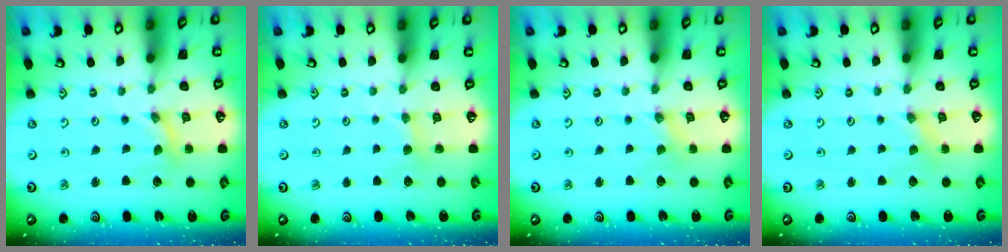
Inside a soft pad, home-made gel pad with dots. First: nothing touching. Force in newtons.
{"total": 3.0, "press": 3.0, "slide": 0.4}
{"total": 0.8, "press": 0.8, "slide": 0.1}
{"total": 0.0}